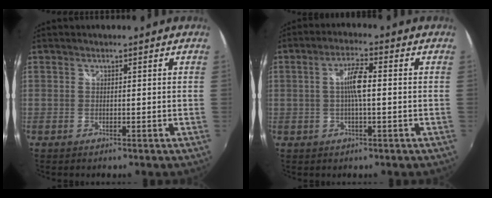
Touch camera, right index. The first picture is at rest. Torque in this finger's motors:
{"motor_torque": [1.07, 0.08, 0.47, 0.12]}